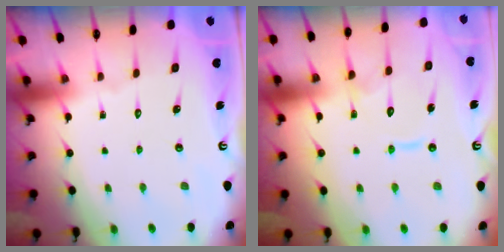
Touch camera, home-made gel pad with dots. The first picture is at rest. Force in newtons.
{"total": 12.0, "press": 11.9, "slide": 1.3}